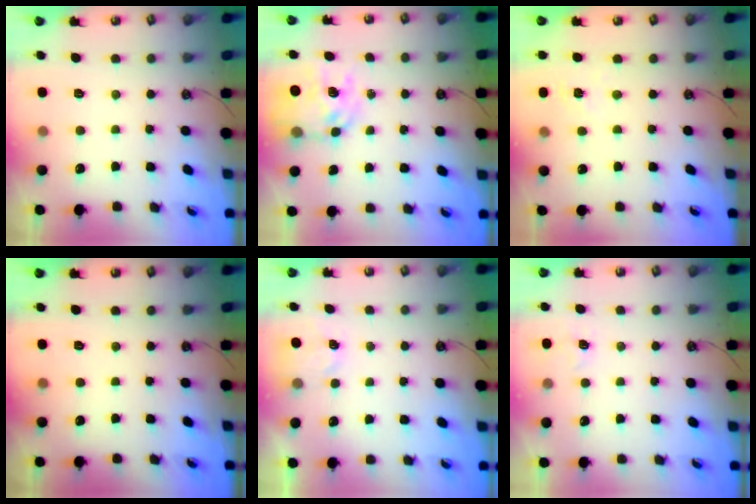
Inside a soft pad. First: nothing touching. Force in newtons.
{"total": 11.2, "press": 11.2, "slide": 0.9}
{"total": 3.2, "press": 3.2, "slide": 0.3}
{"total": 0.0}
{"total": 2.7, "press": 2.7, "slide": 0.4}
{"total": 2.6, "press": 2.6, "slide": 0.4}